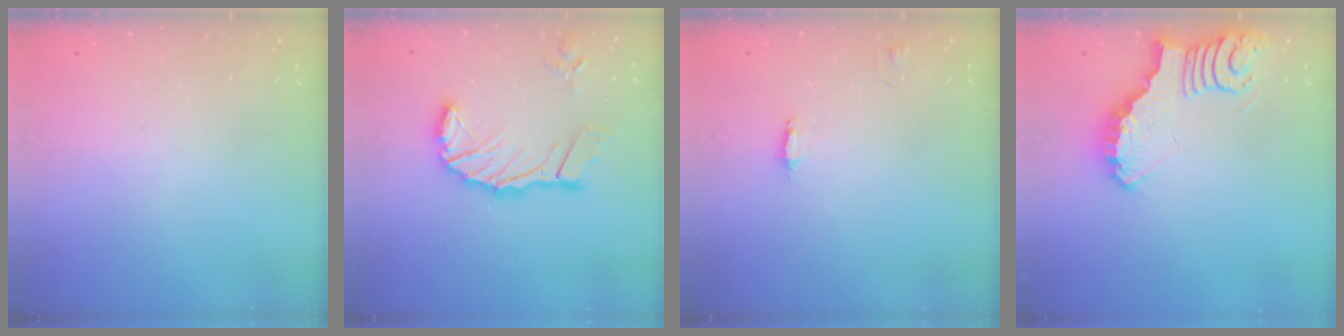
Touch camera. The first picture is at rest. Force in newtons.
{"total": 15.2, "press": 15.0, "slide": 2.2}
{"total": 6.1, "press": 6.1, "slide": 0.6}
{"total": 3.7, "press": 3.7, "slide": 0.4}